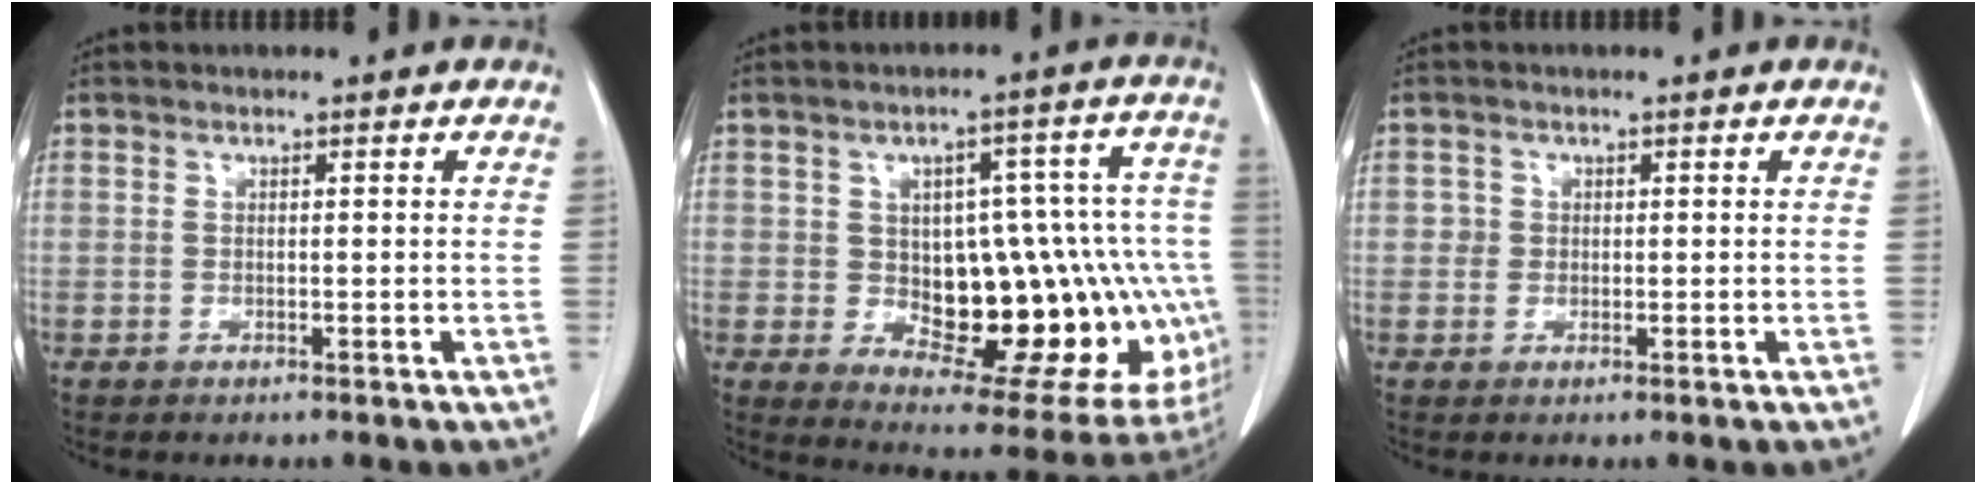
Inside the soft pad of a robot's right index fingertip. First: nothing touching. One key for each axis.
{"total": 23.5, "fx": -2.9, "fy": 9.8, "fz": 21.2, "tx": -0.183, "ty": 0.043, "tz": -0.003}
{"total": 1.3, "fx": 0.1, "fy": 1.3, "fz": 0.1, "tx": 0.008, "ty": 0.004, "tz": -0.002}